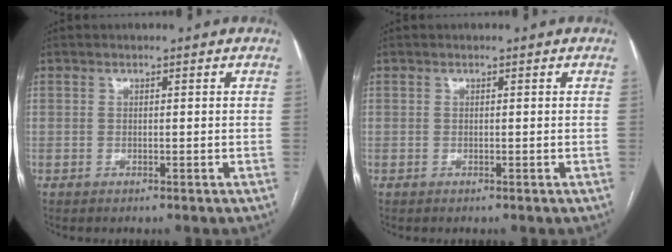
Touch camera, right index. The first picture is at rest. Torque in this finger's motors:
{"motor_torque": [0.00, 0.00, 0.00, 0.00]}